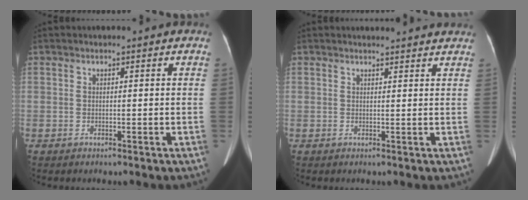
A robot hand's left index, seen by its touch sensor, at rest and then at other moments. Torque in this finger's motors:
{"motor_torque": [-0.13, -0.18, -0.03, -0.02]}